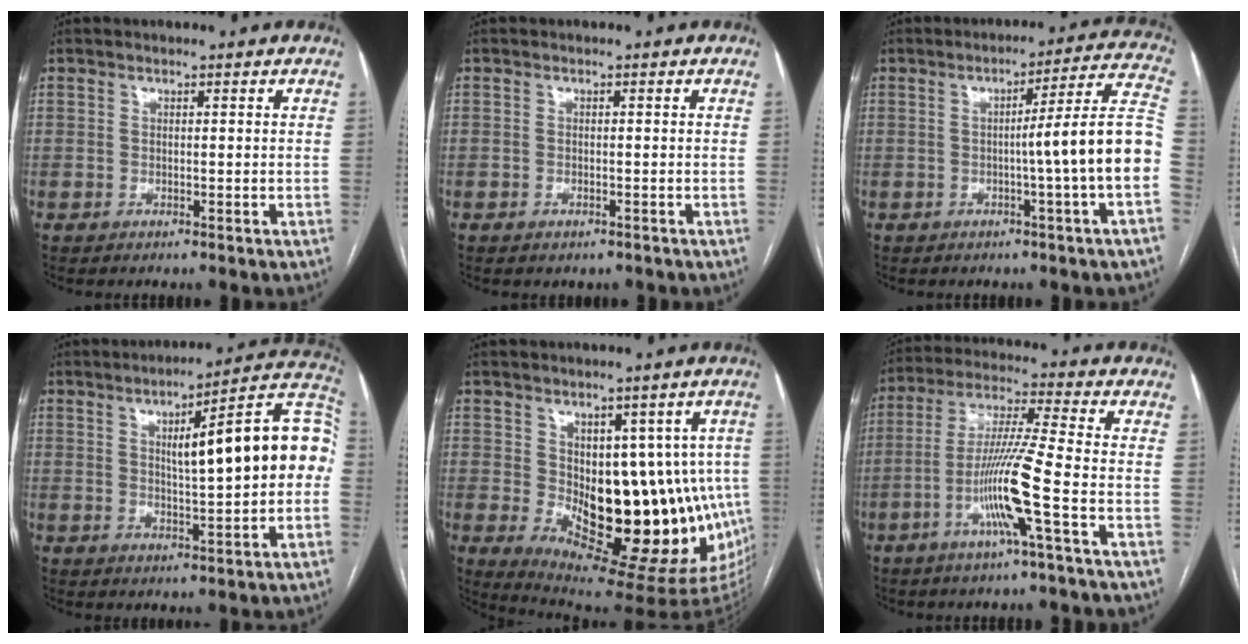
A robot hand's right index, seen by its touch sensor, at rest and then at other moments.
{"total": 1.0, "force": [-0.6, 0.5, 0.5], "torque": [-0.014, -0.001, -0.003]}
{"total": 12.2, "force": [-2.2, -2.1, 11.9], "torque": [-0.152, 0.018, -0.035]}
{"total": 16.5, "force": [1.9, 2.5, 16.2], "torque": [-0.216, 0.043, 0.025]}
{"total": 20.1, "force": [-2.3, 9.0, 17.8], "torque": [-0.180, 0.010, 0.000]}
{"total": 11.3, "force": [-4.2, -1.4, 10.4], "torque": [-0.206, -0.005, -0.085]}